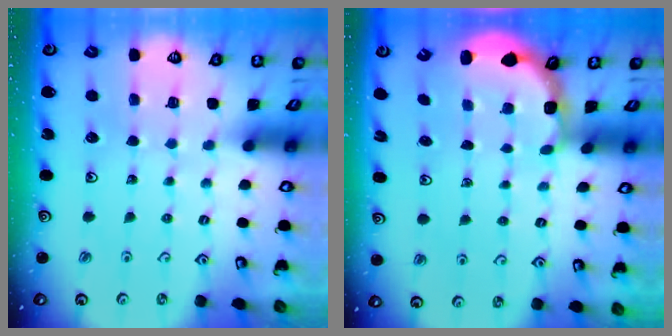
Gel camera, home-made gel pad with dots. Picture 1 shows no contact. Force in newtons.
{"total": 2.8, "press": 2.4, "slide": 1.4}